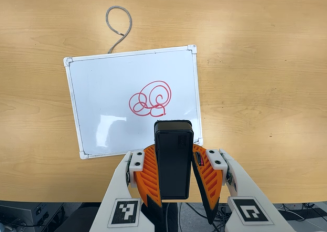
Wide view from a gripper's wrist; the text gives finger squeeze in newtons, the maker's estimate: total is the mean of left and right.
{"total": 7.9, "left": 6.7, "right": 9.2}